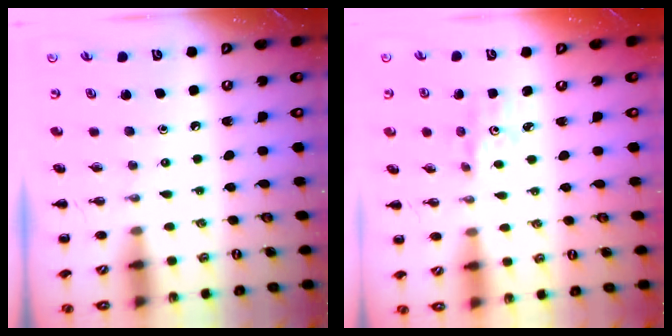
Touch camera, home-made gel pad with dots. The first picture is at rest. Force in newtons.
{"total": 2.6, "press": 2.4, "slide": 0.9}